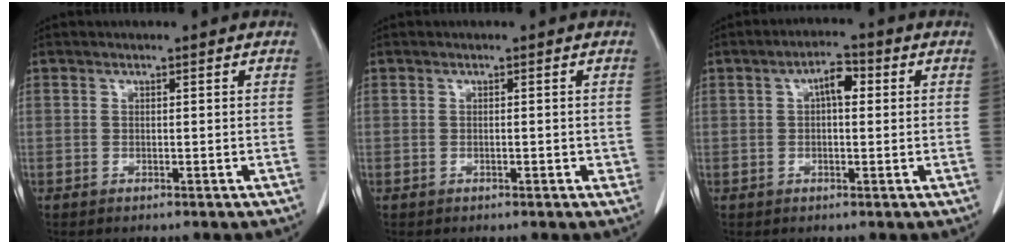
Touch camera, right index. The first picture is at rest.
{"total": 1.0, "force": [-0.1, 0.4, 0.9], "torque": [-0.013, 0.001, -0.002]}
{"total": 4.0, "force": [0.9, 1.6, 3.5], "torque": [-0.059, 0.015, 0.011]}